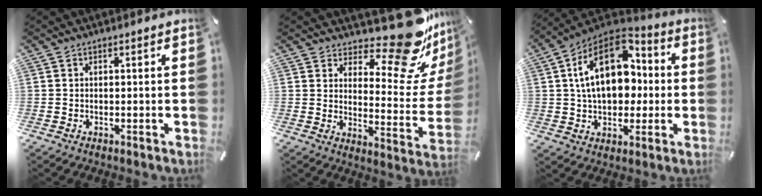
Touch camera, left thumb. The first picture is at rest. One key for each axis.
{"total": 18.4, "fx": 14.4, "fy": 6.0, "fz": 9.9, "tx": -0.120, "ty": -0.130, "tz": 0.234}
{"total": 19.4, "fx": 3.6, "fy": 13.1, "fz": 13.9, "tx": -0.254, "ty": -0.007, "tz": 0.062}